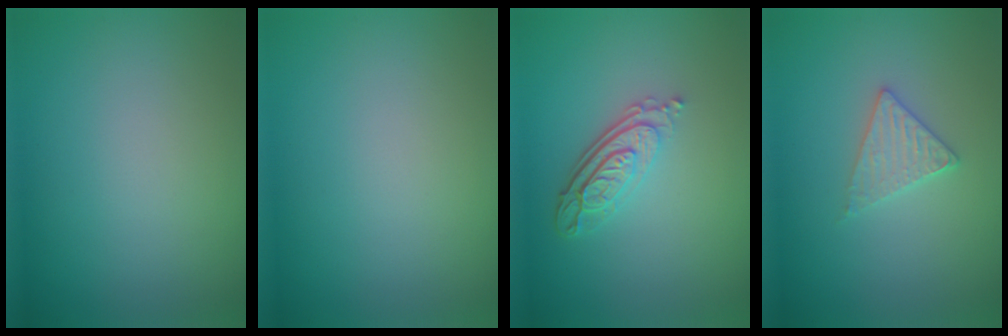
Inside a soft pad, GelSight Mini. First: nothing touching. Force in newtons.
{"total": 0.0}
{"total": 4.0, "press": 2.9, "slide": 2.7}
{"total": 2.1, "press": 2.1, "slide": 0.3}